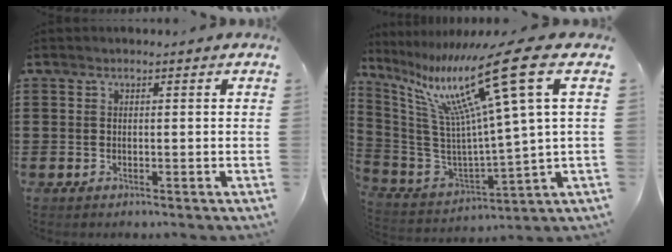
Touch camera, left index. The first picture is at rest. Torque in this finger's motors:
{"motor_torque": [1.11, -1.03, 1.05, 0.21]}